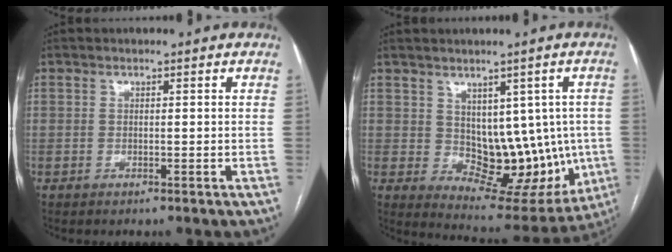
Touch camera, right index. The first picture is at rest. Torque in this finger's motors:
{"motor_torque": [0.47, 0.02, 0.17, 0.03]}